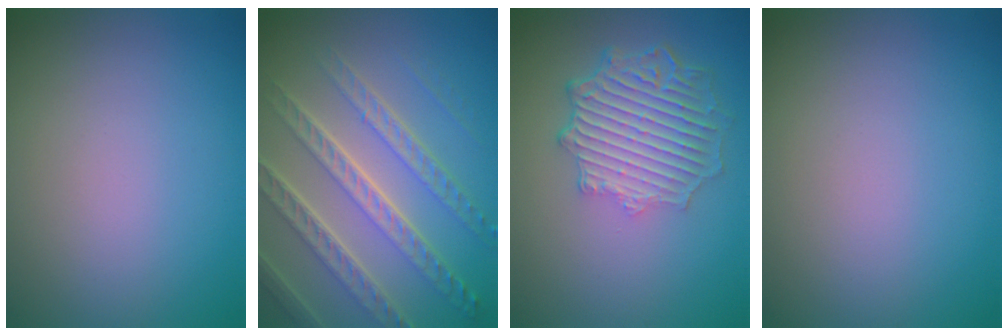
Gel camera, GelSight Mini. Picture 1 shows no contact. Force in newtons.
{"total": 7.2, "press": 5.2, "slide": 5.1}
{"total": 6.1, "press": 4.6, "slide": 4.0}
{"total": 0.0}